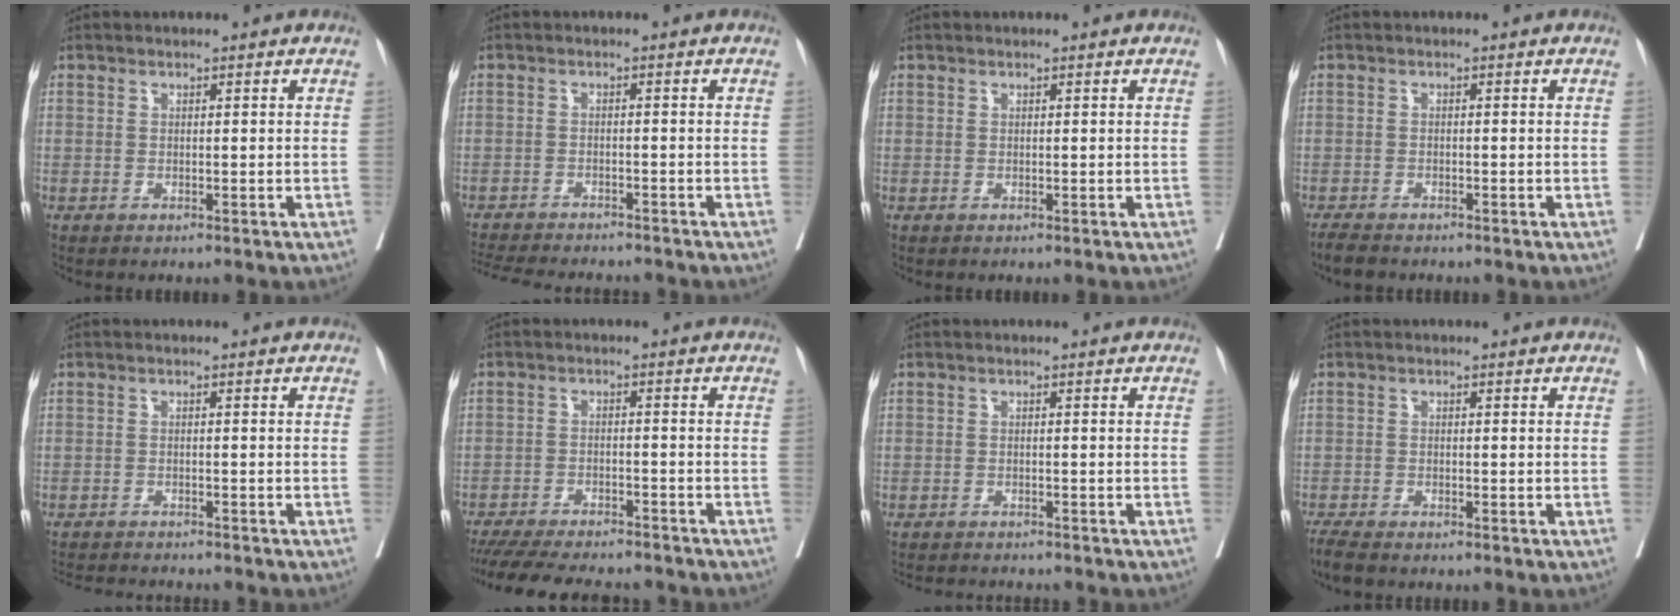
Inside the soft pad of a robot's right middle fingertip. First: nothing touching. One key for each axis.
{"total": 13.5, "fx": -12.3, "fy": 2.2, "fz": 5.0, "tx": -0.103, "ty": -0.016, "tz": -0.170}
{"total": 0.0}
{"total": 3.7, "fx": -3.2, "fy": 0.9, "fz": 1.6, "tx": -0.029, "ty": -0.009, "tz": -0.052}
{"total": 8.6, "fx": -8.1, "fy": 0.7, "fz": 2.7, "tx": -0.037, "ty": -0.007, "tz": -0.116}
{"total": 16.5, "fx": -14.8, "fy": 3.0, "fz": 6.6, "tx": -0.139, "ty": -0.021, "tz": -0.209}
{"total": 7.3, "fx": -6.9, "fy": 0.9, "fz": 2.2, "tx": -0.027, "ty": -0.008, "tz": -0.093}
{"total": 3.7, "fx": -3.2, "fy": 0.5, "fz": 1.8, "tx": -0.037, "ty": -0.011, "tz": -0.057}